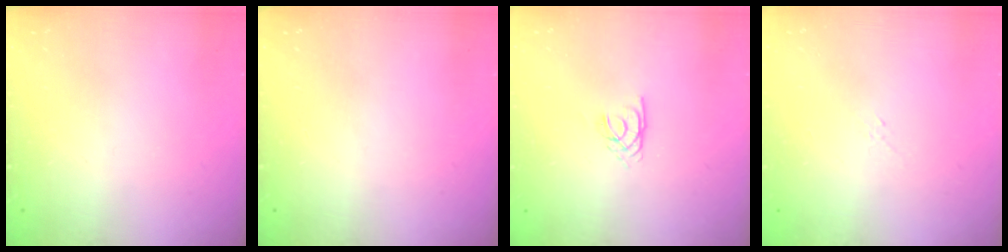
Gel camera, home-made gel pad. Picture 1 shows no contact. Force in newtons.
{"total": 0.0}
{"total": 2.2, "press": 2.2, "slide": 0.3}
{"total": 2.1, "press": 2.0, "slide": 0.6}